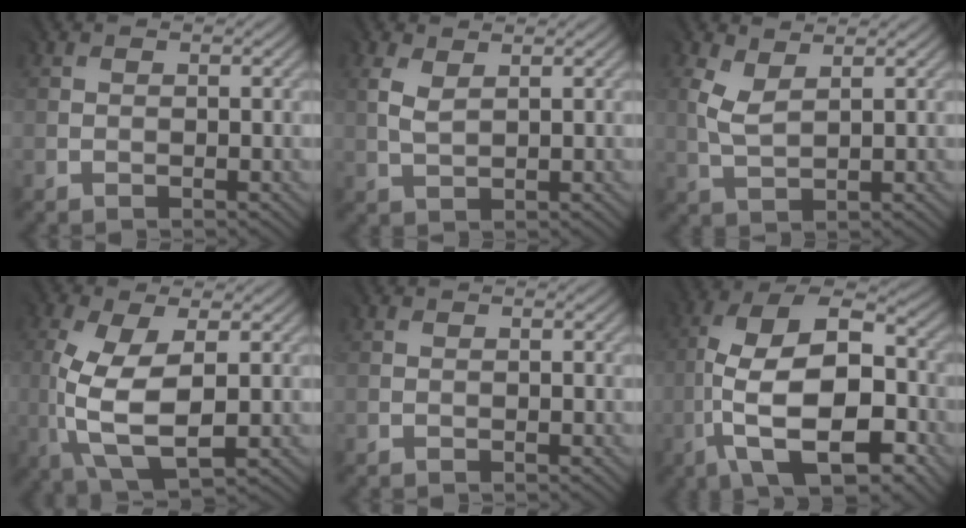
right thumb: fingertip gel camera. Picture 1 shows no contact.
{"total": 1.5, "force": [1.1, 0.5, 0.9], "torque": [-0.034, -0.001, 0.029]}
{"total": 2.4, "force": [1.5, 0.7, 1.7], "torque": [-0.054, -0.001, 0.036]}
{"total": 8.7, "force": [-0.8, 3.9, 7.7], "torque": [-0.190, -0.008, -0.009]}
{"total": 0.0}
{"total": 15.1, "force": [-4.2, 6.9, 12.8], "torque": [-0.235, 0.007, -0.064]}